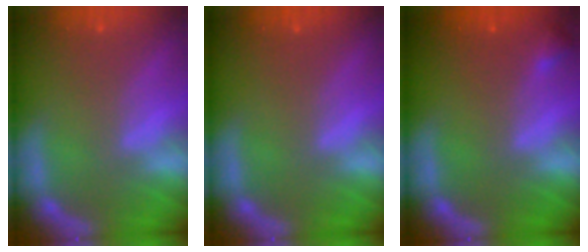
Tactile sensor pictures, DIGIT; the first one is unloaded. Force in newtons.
{"total": 0.0}
{"total": 0.9}